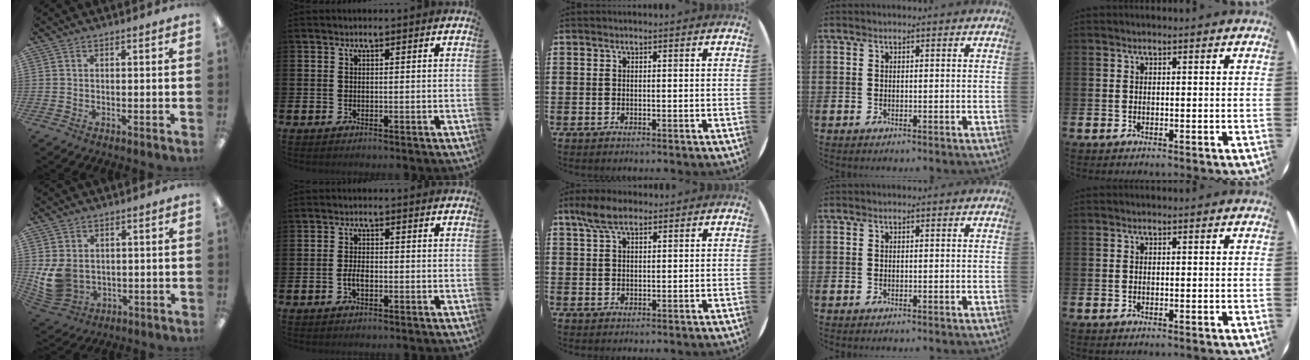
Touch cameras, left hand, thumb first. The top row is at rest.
{"thumb": {"total": 8.7, "force": [0.8, 7.1, 4.8], "torque": [-0.122, 0.000, 0.019]}, "index": {"total": 2.1, "force": [-0.6, 1.1, 1.7], "torque": [-0.029, 0.000, -0.013]}, "middle": {"total": 4.6, "force": [3.2, 1.8, 2.7], "torque": [-0.059, 0.006, 0.060]}}